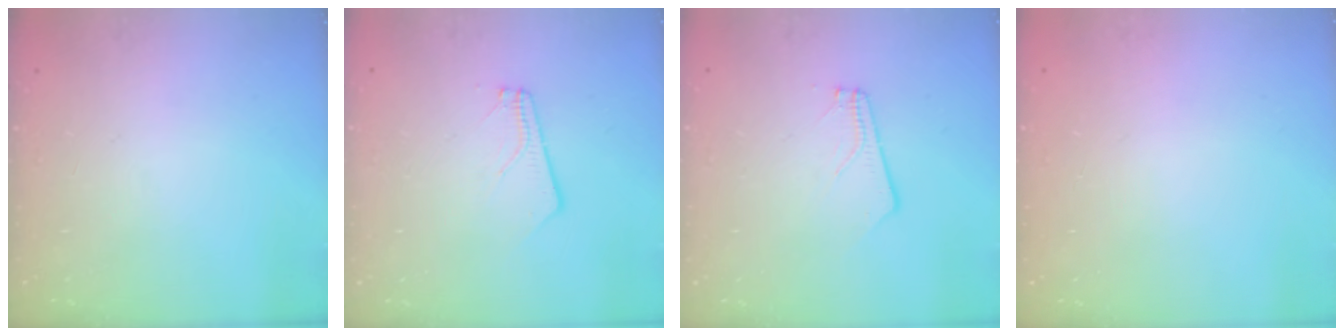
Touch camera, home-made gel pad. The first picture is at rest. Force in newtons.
{"total": 2.5, "press": 2.5, "slide": 0.3}
{"total": 2.4, "press": 2.4, "slide": 0.4}
{"total": 0.0}